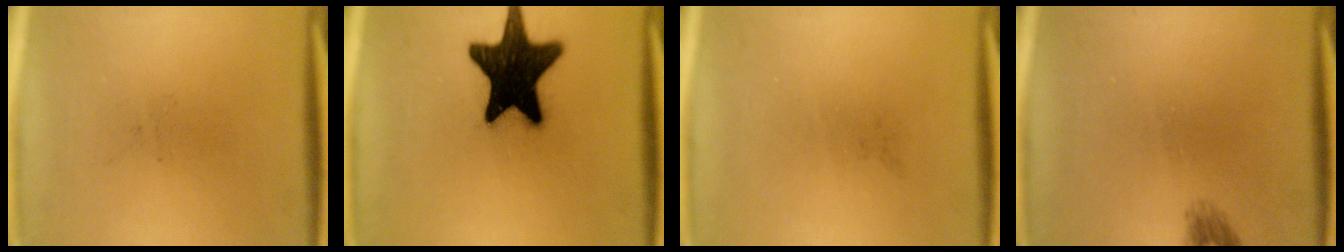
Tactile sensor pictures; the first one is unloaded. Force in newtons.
{"total": 19.2}
{"total": 0.0}
{"total": 1.3}